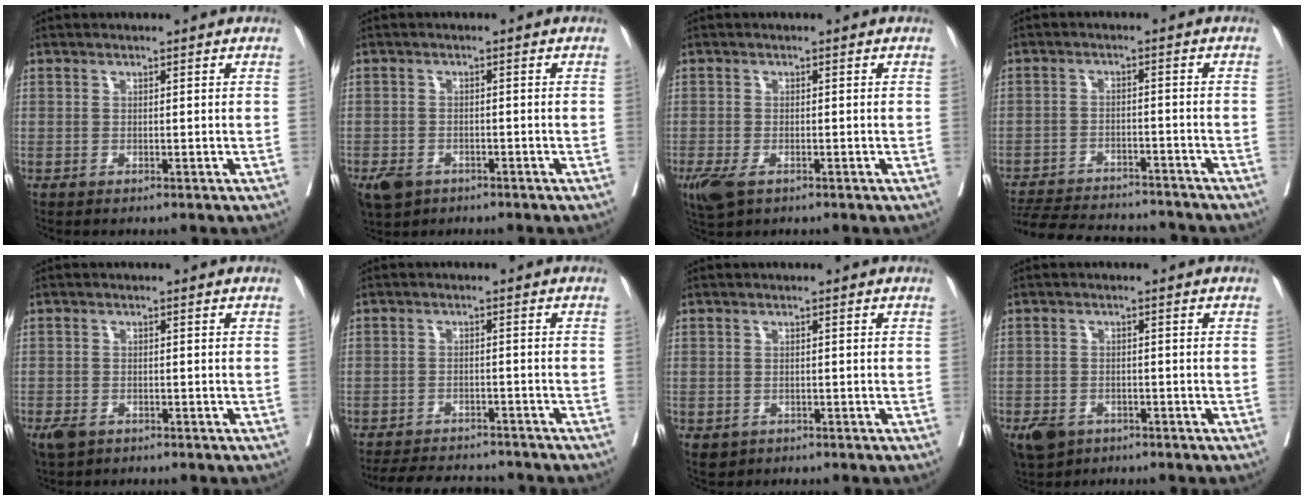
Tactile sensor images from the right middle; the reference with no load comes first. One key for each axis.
{"total": 4.8, "fx": -3.1, "fy": 3.2, "fz": 1.7, "tx": -0.029, "ty": 0.000, "tz": -0.046}
{"total": 4.6, "fx": -2.5, "fy": 2.3, "fz": 3.1, "tx": -0.064, "ty": -0.011, "tz": -0.042}
{"total": 16.4, "fx": -15.3, "fy": 3.1, "fz": 5.2, "tx": -0.123, "ty": -0.011, "tz": -0.217}
{"total": 3.3, "fx": -2.1, "fy": 2.1, "fz": 1.5, "tx": -0.027, "ty": -0.002, "tz": -0.031}
{"total": 9.6, "fx": -8.8, "fy": 2.9, "fz": 2.5, "tx": -0.043, "ty": 0.001, "tz": -0.120}
{"total": 2.1, "fx": -1.2, "fy": 1.7, "fz": 0.5, "tx": -0.011, "ty": -0.001, "tz": -0.013}
{"total": 5.2, "fx": -3.4, "fy": 3.5, "fz": 1.9, "tx": -0.032, "ty": 0.000, "tz": -0.050}